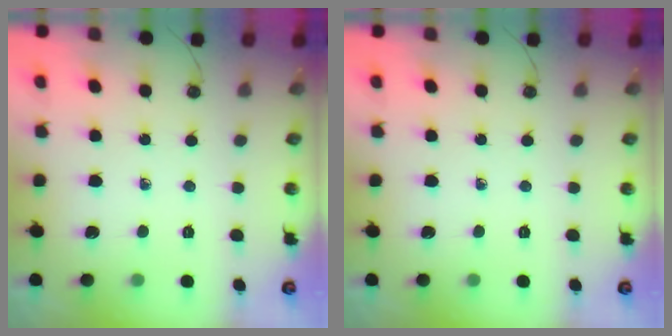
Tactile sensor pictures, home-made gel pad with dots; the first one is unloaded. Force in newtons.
{"total": 0.0}